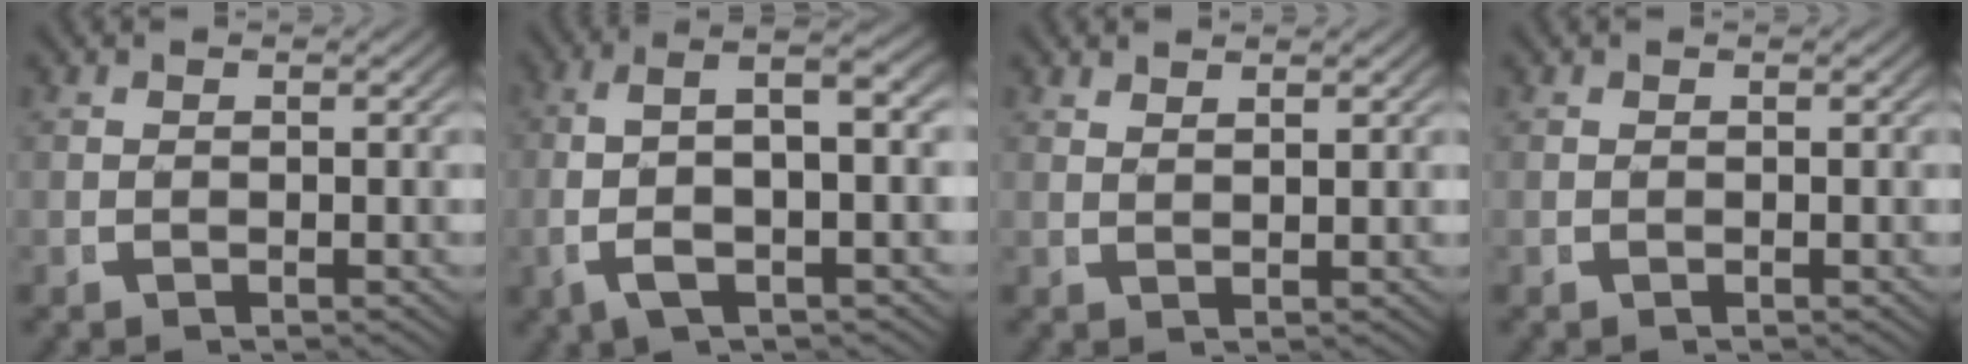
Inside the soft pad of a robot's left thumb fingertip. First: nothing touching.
{"total": 7.5, "force": [0.3, 3.1, 6.8], "torque": [-0.132, 0.007, 0.005]}
{"total": 1.5, "force": [1.4, -0.1, 0.2], "torque": [-0.002, 0.001, 0.033]}
{"total": 0.0}